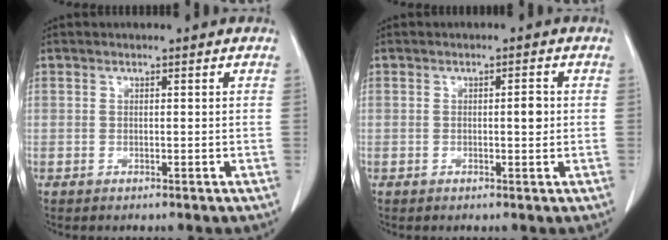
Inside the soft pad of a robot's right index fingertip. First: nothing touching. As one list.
[{"total": 2.0, "force": [0.0, 0.5, 1.9], "torque": [-0.031, 0.002, 0.001]}]